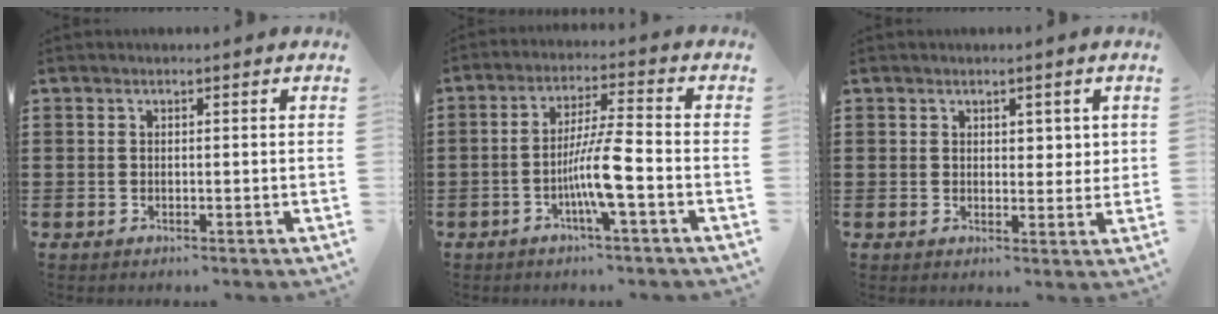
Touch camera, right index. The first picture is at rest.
{"total": 7.6, "force": [-2.9, 0.1, 7.0], "torque": [-0.137, -0.010, -0.060]}
{"total": 2.1, "force": [1.4, 1.3, 0.9], "torque": [-0.004, 0.001, 0.022]}